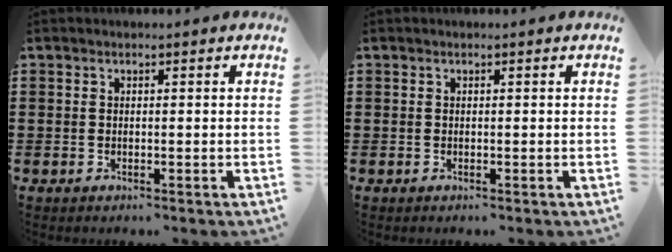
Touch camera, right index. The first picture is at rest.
{"total": 0.0}